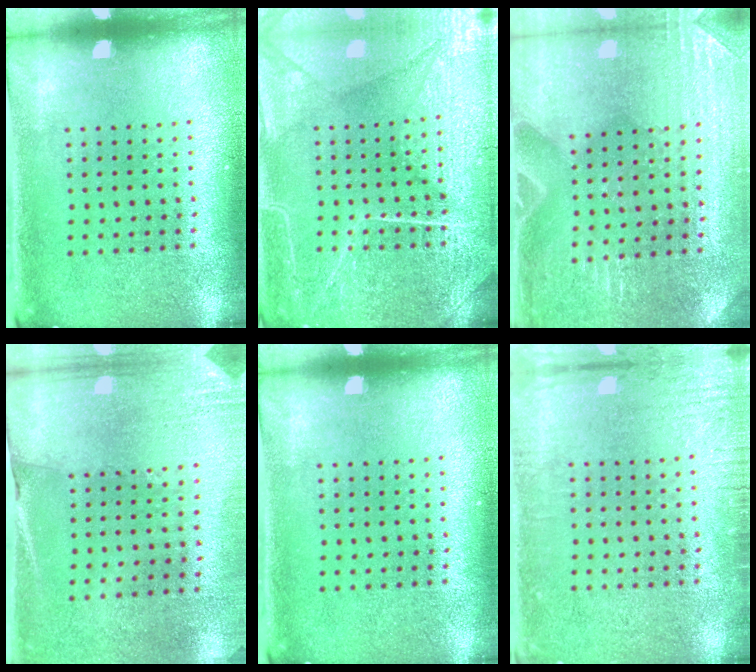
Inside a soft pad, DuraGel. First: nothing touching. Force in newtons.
{"total": 6.7, "press": 6.6, "slide": 0.8}
{"total": 3.0, "press": 2.9, "slide": 0.2}
{"total": 2.6, "press": 2.3, "slide": 1.1}
{"total": 0.0}
{"total": 2.5, "press": 2.5, "slide": 0.3}